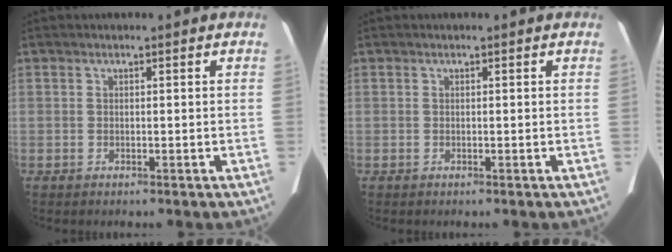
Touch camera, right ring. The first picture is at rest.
{"total": 0.0}